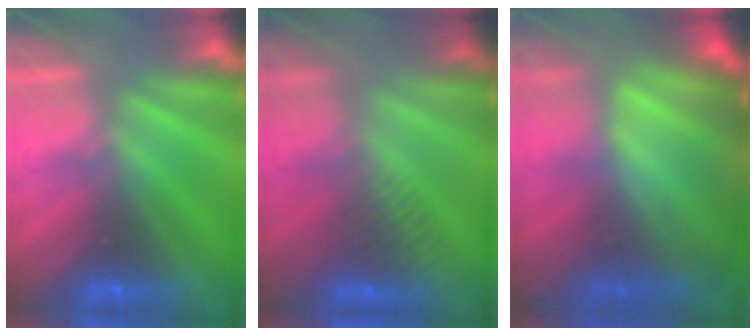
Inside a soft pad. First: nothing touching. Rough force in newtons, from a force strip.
{"total": 3.0}
{"total": 9.4}